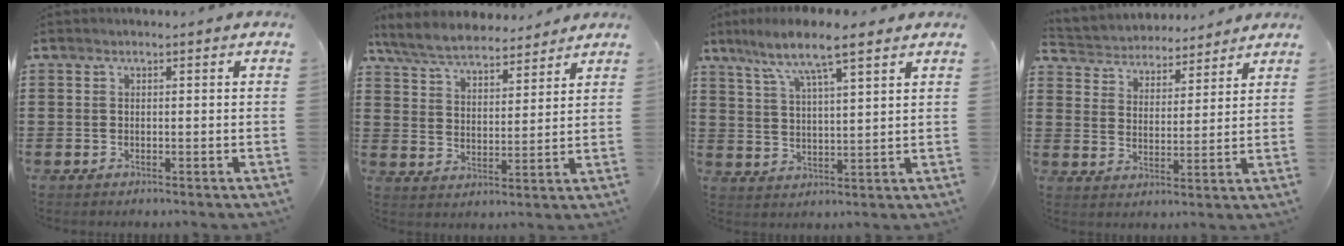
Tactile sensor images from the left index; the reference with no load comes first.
{"total": 6.6, "force": [6.2, 1.4, 1.9], "torque": [-0.064, -0.023, 0.112]}
{"total": 7.1, "force": [5.3, 0.7, 4.6], "torque": [-0.108, -0.019, 0.089]}
{"total": 4.0, "force": [3.9, 0.7, -0.5], "torque": [-0.015, -0.027, 0.066]}